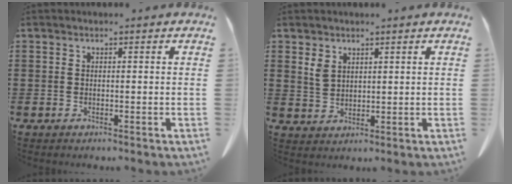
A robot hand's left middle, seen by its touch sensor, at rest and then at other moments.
{"total": 2.9, "force": [1.9, 1.8, 1.3], "torque": [-0.031, 0.005, 0.035]}